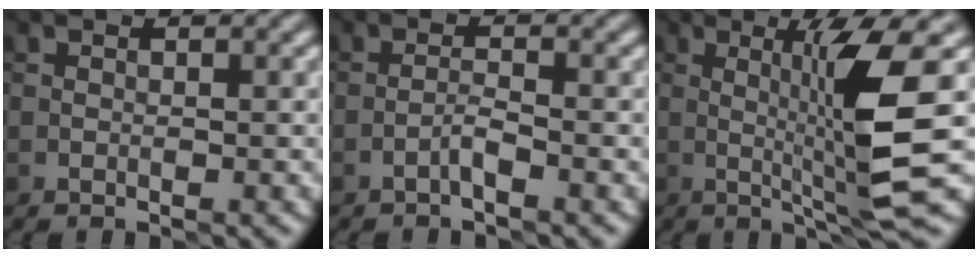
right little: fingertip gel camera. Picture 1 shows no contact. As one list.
[{"total": 1.2, "force": [-0.8, -0.1, 0.8], "torque": [-0.018, 0.007, -0.018]}, {"total": 7.0, "force": [0.6, 0.3, 7.0], "torque": [-0.123, -0.005, 0.019]}]